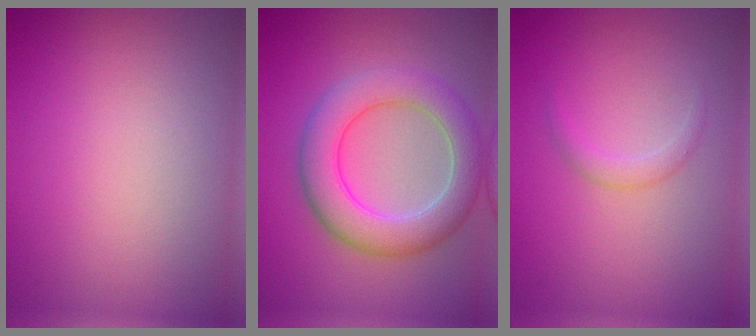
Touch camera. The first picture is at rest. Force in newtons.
{"total": 6.3, "press": 6.3, "slide": 0.1}
{"total": 1.2, "press": 1.2, "slide": 0.0}